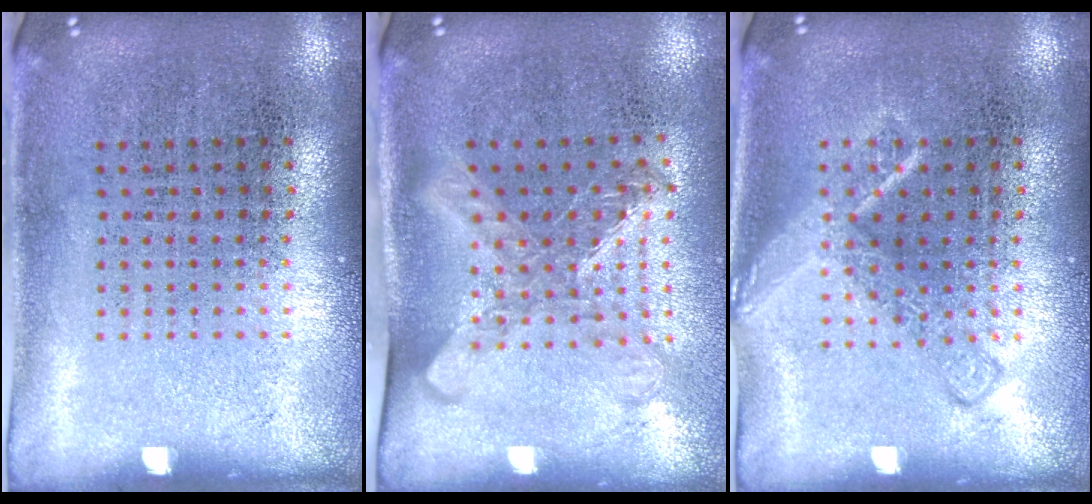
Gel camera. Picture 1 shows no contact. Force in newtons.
{"total": 1.6, "press": 1.3, "slide": 0.9}
{"total": 2.2, "press": 2.2, "slide": 0.3}